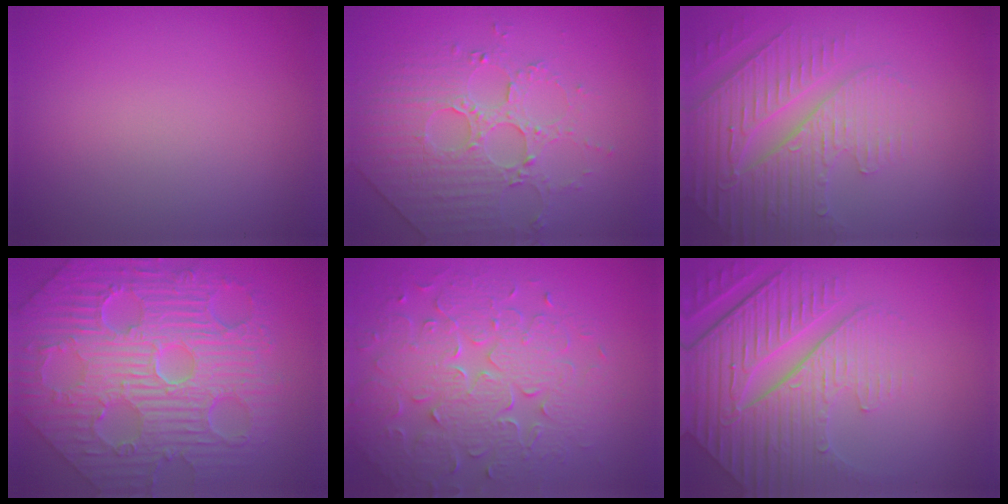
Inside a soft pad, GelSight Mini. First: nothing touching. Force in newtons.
{"total": 4.7, "press": 3.9, "slide": 2.6}
{"total": 5.1, "press": 4.6, "slide": 2.3}
{"total": 12.5, "press": 8.2, "slide": 9.5}
{"total": 8.1, "press": 5.8, "slide": 5.7}
{"total": 8.7, "press": 6.1, "slide": 6.2}